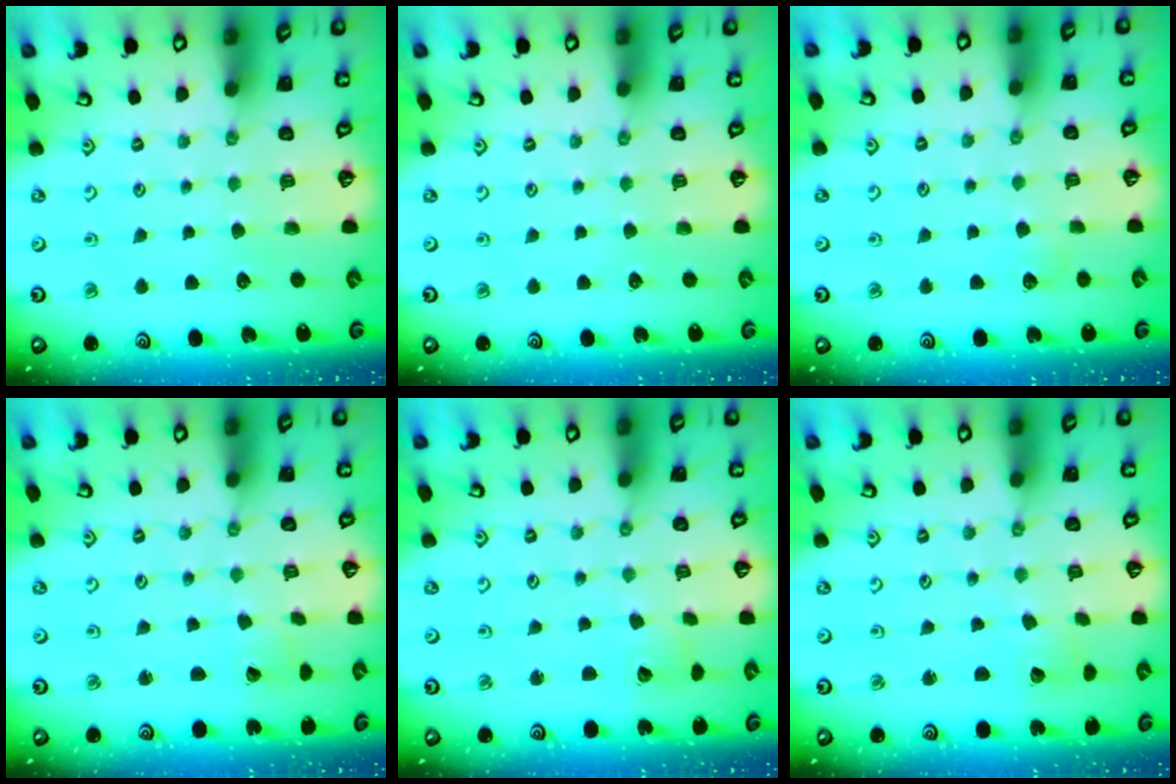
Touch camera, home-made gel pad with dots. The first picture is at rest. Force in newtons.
{"total": 0.0}
{"total": 3.7, "press": 3.7, "slide": 0.4}
{"total": 2.4, "press": 2.4, "slide": 0.1}
{"total": 2.6, "press": 2.6, "slide": 0.4}
{"total": 1.8, "press": 1.7, "slide": 0.3}